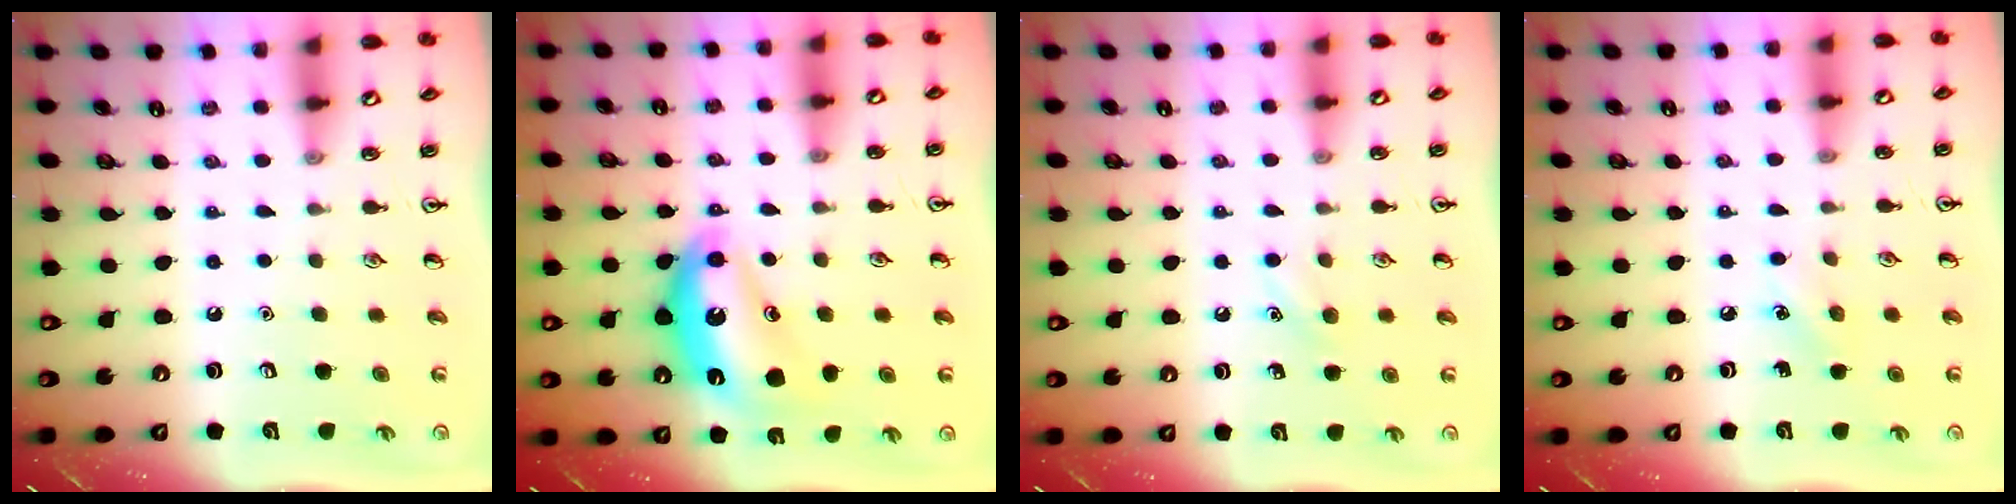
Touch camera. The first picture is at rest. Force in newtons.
{"total": 14.4, "press": 14.4, "slide": 1.3}
{"total": 5.4, "press": 5.1, "slide": 1.6}
{"total": 4.8, "press": 4.6, "slide": 1.4}